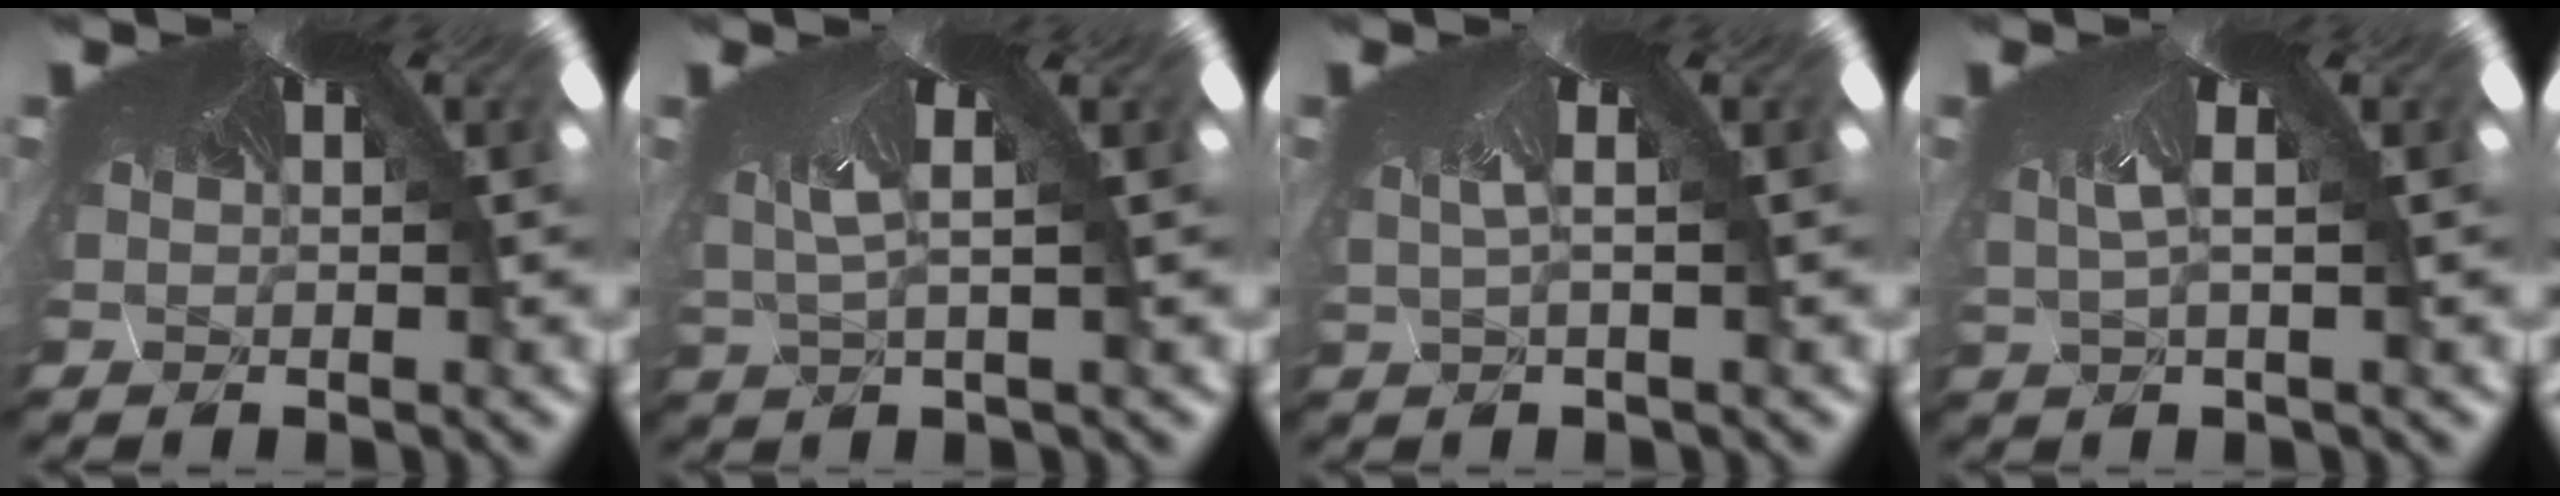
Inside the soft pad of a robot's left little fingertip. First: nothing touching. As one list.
[{"total": 2.3, "force": [-1.9, -1.4, -0.3], "torque": [-0.018, -0.026, -0.005]}, {"total": 2.0, "force": [-1.6, -1.2, 0.0], "torque": [0.009, -0.018, -0.010]}, {"total": 2.4, "force": [-1.9, -1.5, -0.2], "torque": [0.003, -0.023, -0.010]}]